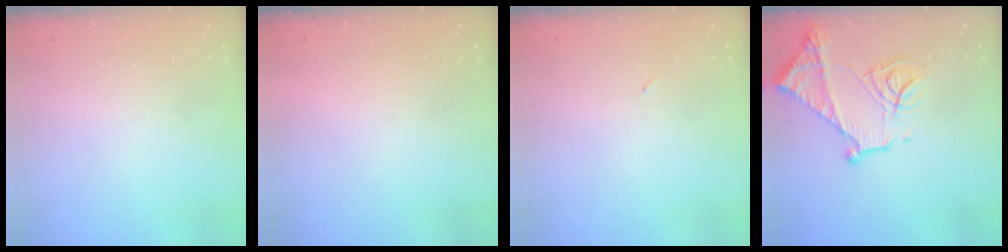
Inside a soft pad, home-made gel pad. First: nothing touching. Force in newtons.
{"total": 1.6, "press": 1.6, "slide": 0.1}
{"total": 2.1, "press": 1.9, "slide": 1.0}
{"total": 18.2, "press": 18.2, "slide": 1.1}